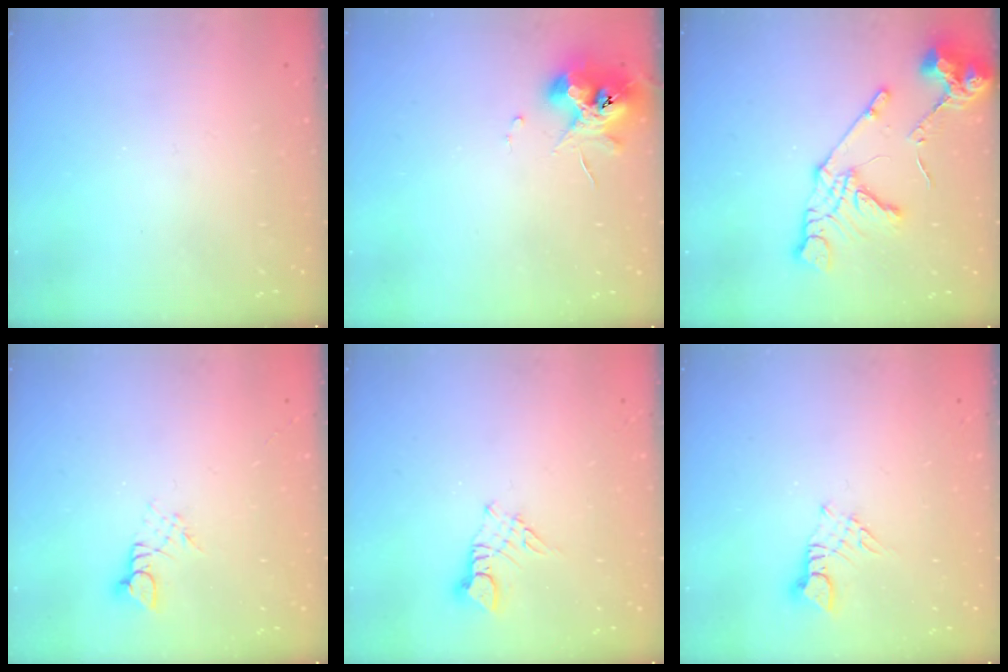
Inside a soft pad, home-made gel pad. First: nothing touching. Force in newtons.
{"total": 9.8, "press": 9.7, "slide": 1.2}
{"total": 15.0, "press": 14.9, "slide": 1.9}
{"total": 2.6, "press": 2.6, "slide": 0.3}
{"total": 3.3, "press": 3.2, "slide": 0.3}
{"total": 3.1, "press": 3.1, "slide": 0.3}